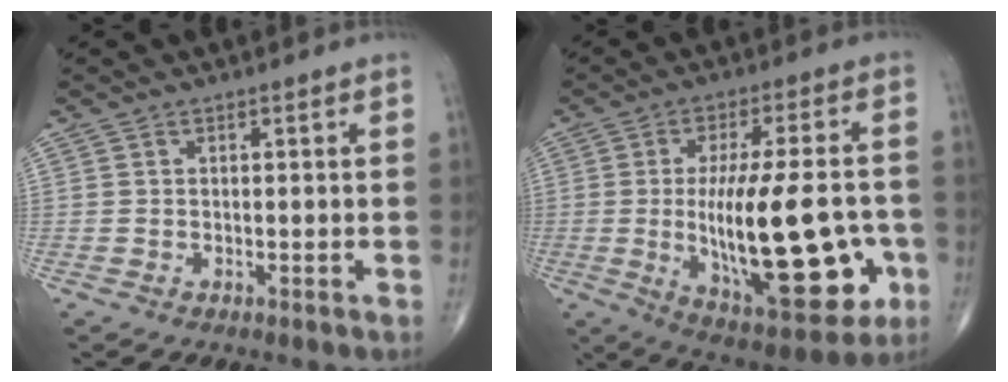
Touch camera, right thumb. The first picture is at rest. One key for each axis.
{"total": 25.1, "fx": -4.1, "fy": 9.5, "fz": 22.9, "tx": -0.349, "ty": -0.005, "tz": -0.039}